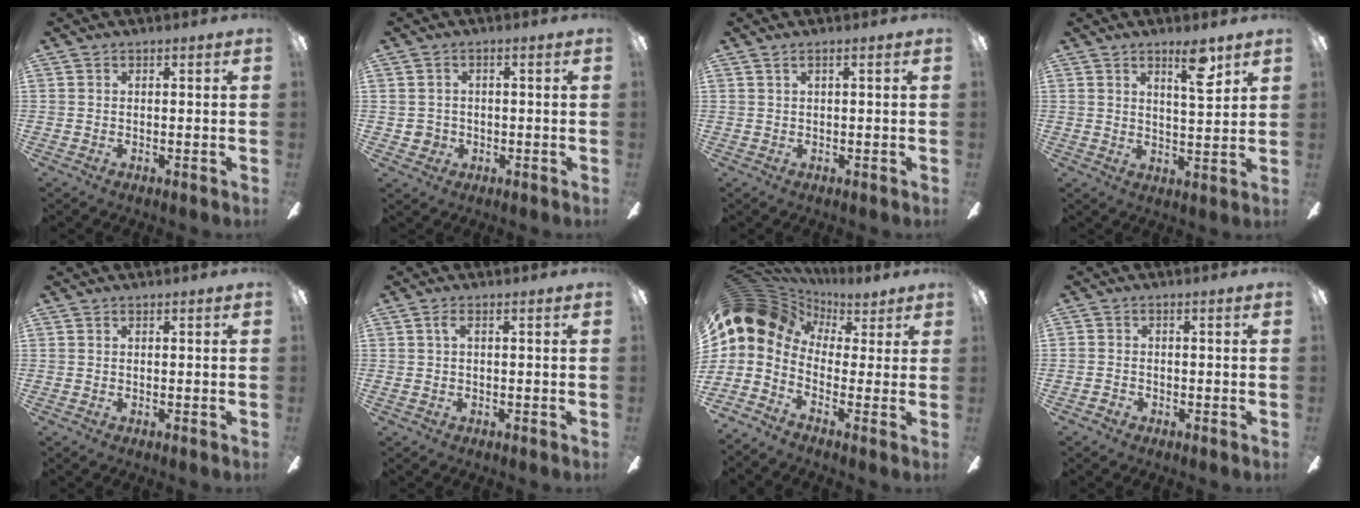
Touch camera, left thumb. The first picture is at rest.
{"total": 2.5, "force": [-0.4, 2.4, 0.1], "torque": [-0.006, 0.004, -0.008]}
{"total": 1.1, "force": [0.3, 0.1, 1.1], "torque": [-0.021, 0.000, 0.006]}
{"total": 7.4, "force": [4.7, 1.8, 5.4], "torque": [-0.070, -0.020, 0.070]}
{"total": 0.0}
{"total": 2.1, "force": [0.1, 0.5, 2.0], "torque": [-0.039, 0.006, 0.000]}
{"total": 9.0, "force": [1.1, 7.2, 5.3], "torque": [-0.136, -0.007, 0.021]}
{"total": 1.4, "force": [-1.1, 0.9, 0.1], "torque": [0.000, 0.006, -0.023]}